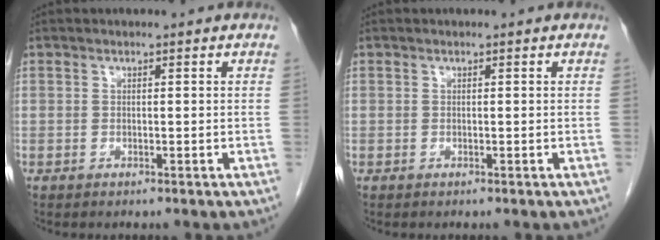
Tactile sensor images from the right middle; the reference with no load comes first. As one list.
[{"total": 0.0}]